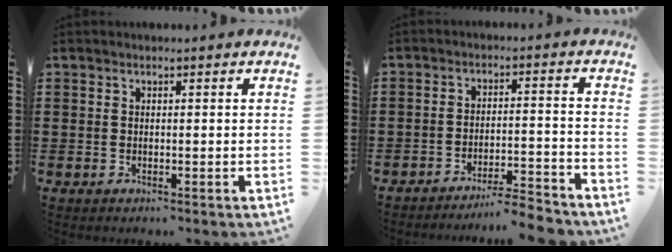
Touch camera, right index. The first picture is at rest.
{"total": 5.0, "force": [-4.8, -0.4, 1.5], "torque": [-0.027, -0.010, -0.096]}